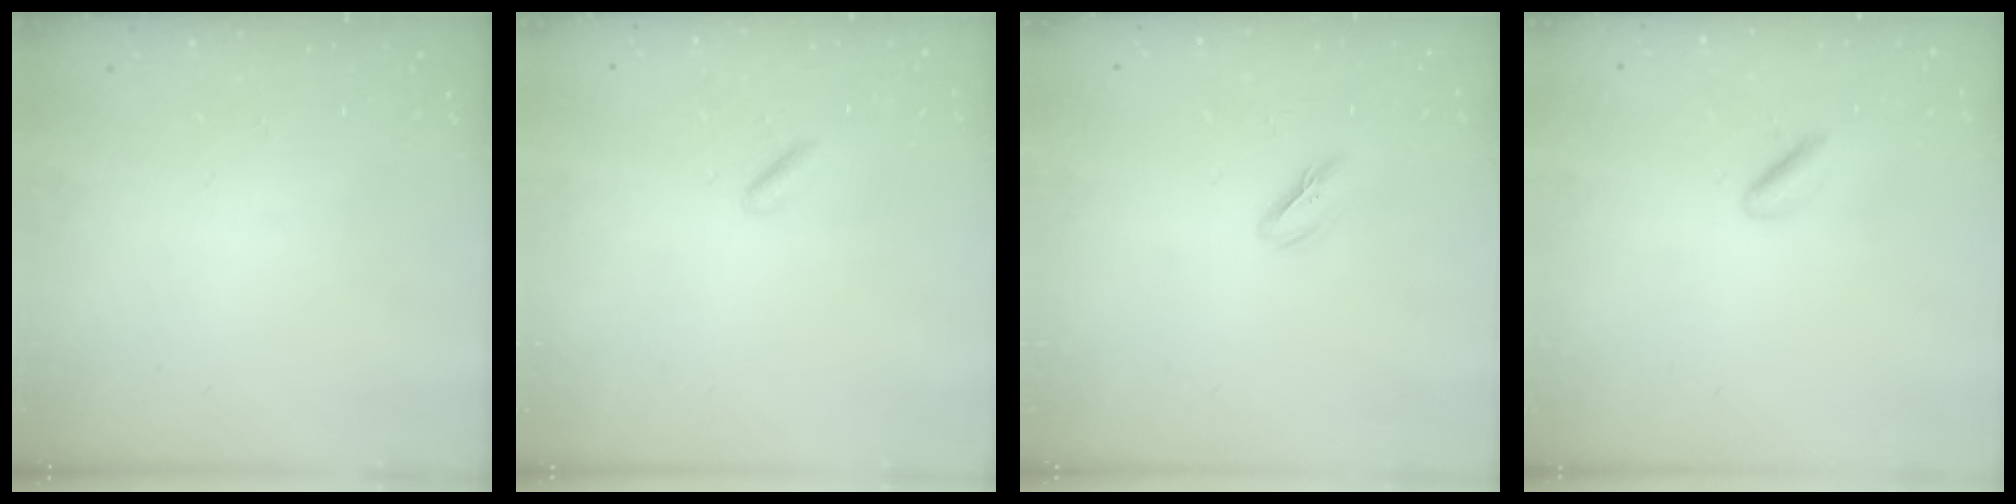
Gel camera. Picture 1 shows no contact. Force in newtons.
{"total": 0.9, "press": 0.6, "slide": 0.6}
{"total": 4.5, "press": 4.3, "slide": 1.2}
{"total": 1.8, "press": 1.6, "slide": 0.8}